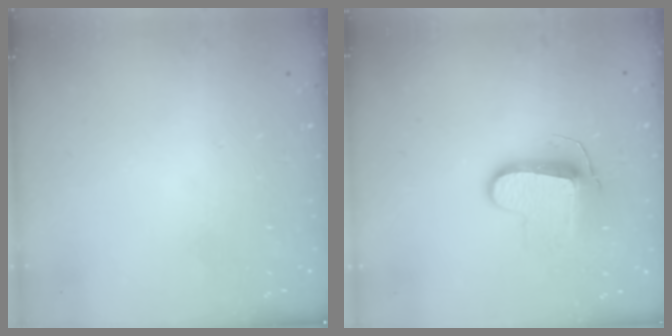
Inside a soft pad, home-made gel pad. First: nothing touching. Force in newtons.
{"total": 9.9, "press": 9.9, "slide": 0.3}